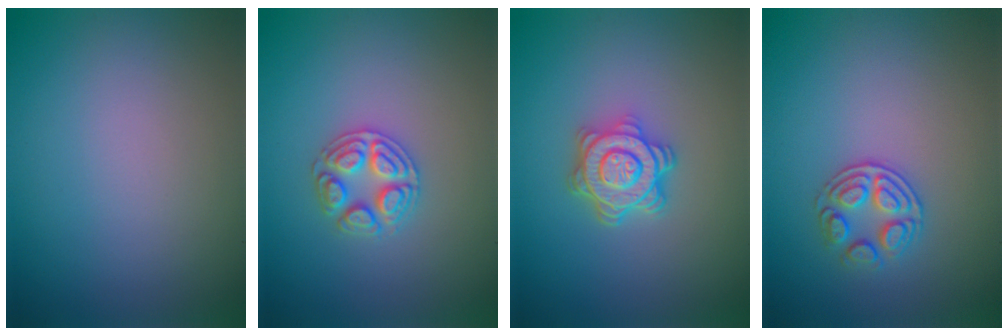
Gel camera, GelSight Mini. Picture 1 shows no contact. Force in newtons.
{"total": 2.5, "press": 2.5, "slide": 0.4}
{"total": 4.5, "press": 3.6, "slide": 2.8}
{"total": 2.7, "press": 2.4, "slide": 1.1}